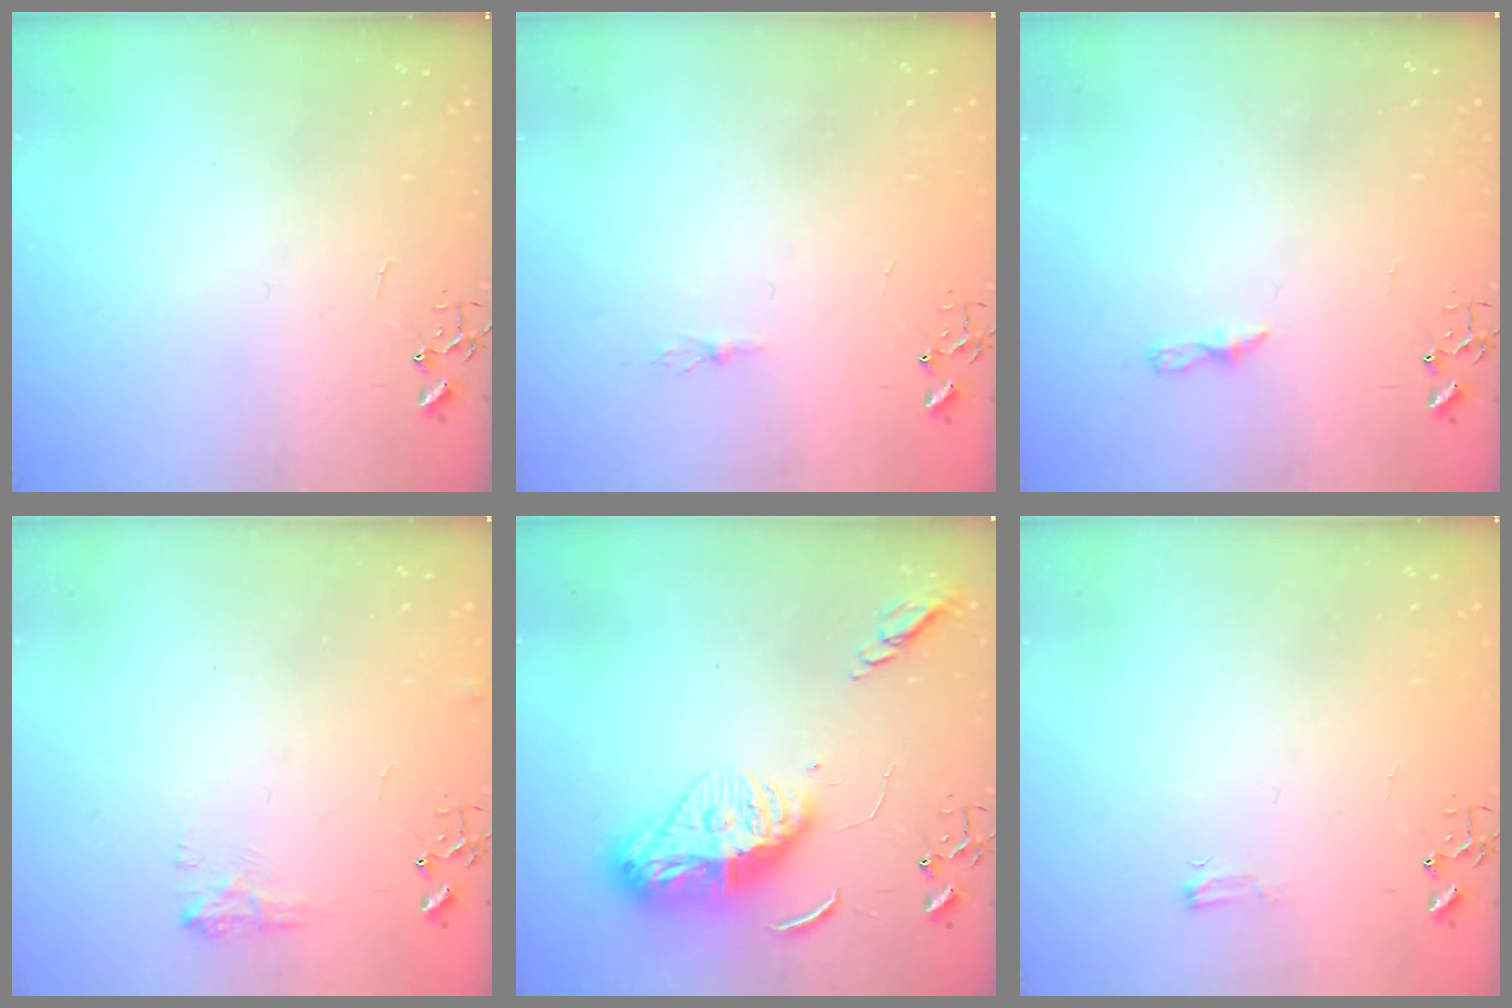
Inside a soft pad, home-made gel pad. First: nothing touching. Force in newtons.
{"total": 4.7, "press": 4.6, "slide": 0.6}
{"total": 3.7, "press": 3.7, "slide": 0.4}
{"total": 7.4, "press": 7.4, "slide": 0.5}
{"total": 15.6, "press": 15.5, "slide": 1.6}
{"total": 4.1, "press": 4.1, "slide": 0.6}